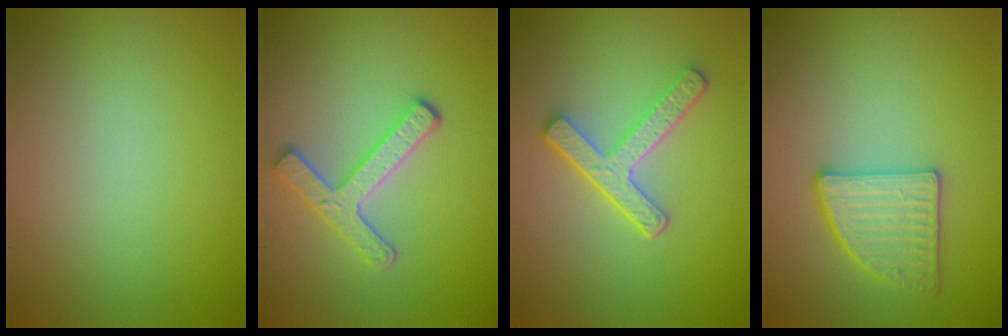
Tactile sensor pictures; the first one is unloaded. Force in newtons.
{"total": 3.6, "press": 3.0, "slide": 2.0}
{"total": 4.2, "press": 3.3, "slide": 2.5}
{"total": 3.5, "press": 3.3, "slide": 1.1}